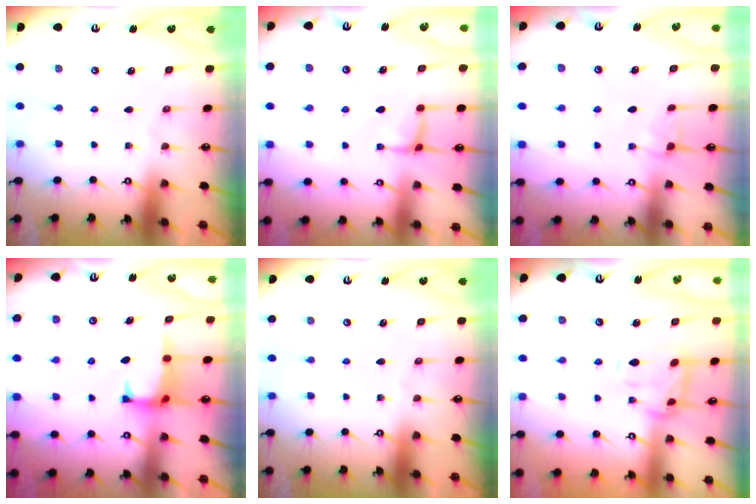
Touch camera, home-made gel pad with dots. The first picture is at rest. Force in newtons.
{"total": 0.8, "press": 0.3, "slide": 0.7}
{"total": 1.3, "press": 1.2, "slide": 0.5}
{"total": 1.1, "press": 0.8, "slide": 0.8}
{"total": 0.0}
{"total": 2.6, "press": 2.5, "slide": 0.7}